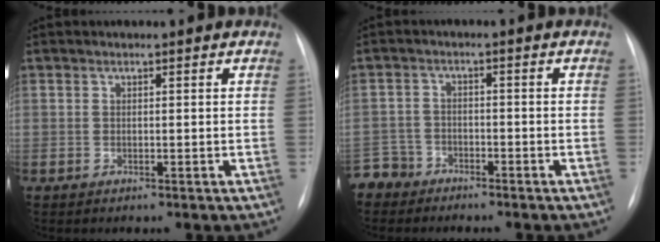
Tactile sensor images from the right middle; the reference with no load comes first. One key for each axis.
{"total": 4.4, "fx": -3.7, "fy": 2.2, "fz": -0.8, "tx": 0.019, "ty": 0.001, "tz": -0.078}